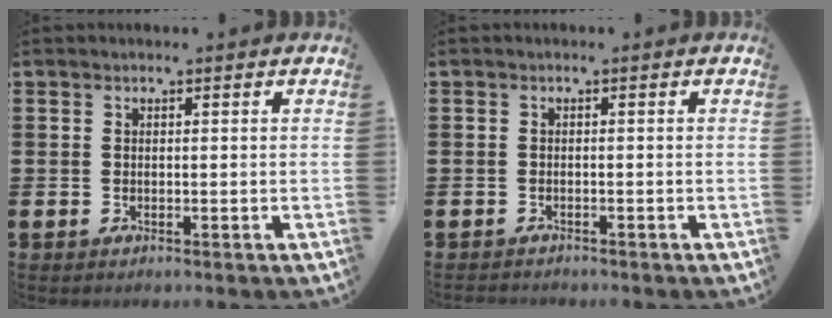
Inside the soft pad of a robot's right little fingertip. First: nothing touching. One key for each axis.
{"total": 0.6, "fx": -0.6, "fy": 0.1, "fz": 0.0, "tx": -0.002, "ty": -0.001, "tz": -0.013}